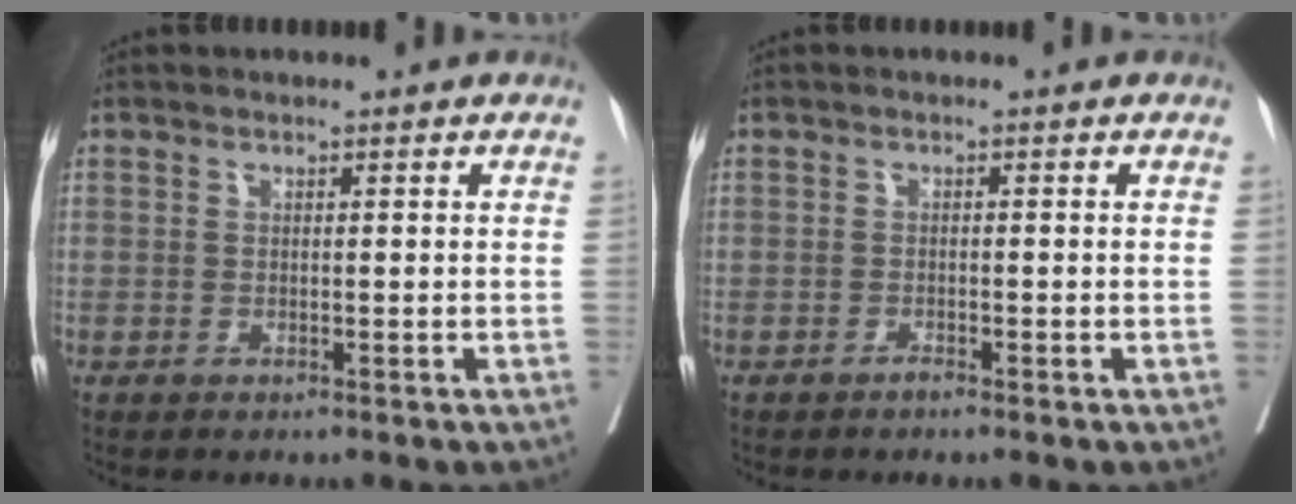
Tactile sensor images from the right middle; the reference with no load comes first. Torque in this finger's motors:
{"motor_torque": [-0.06, 0.06, -0.02, 0.00]}